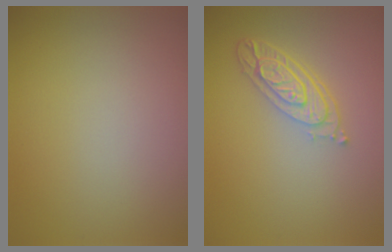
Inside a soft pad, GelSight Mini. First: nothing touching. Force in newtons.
{"total": 3.9, "press": 2.9, "slide": 2.6}